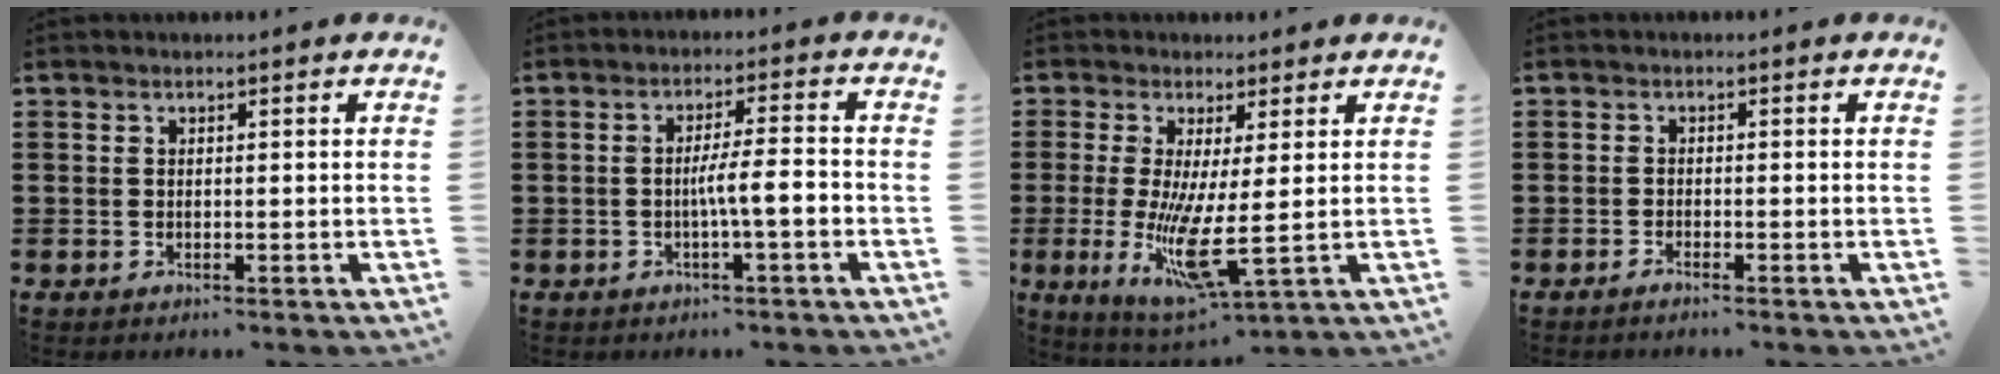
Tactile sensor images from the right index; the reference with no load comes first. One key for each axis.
{"total": 5.3, "fx": -1.4, "fy": 0.5, "fz": 5.1, "tx": -0.089, "ty": 0.001, "tz": -0.027}
{"total": 9.1, "fx": 0.0, "fy": 1.7, "fz": 9.0, "tx": -0.182, "ty": -0.027, "tz": 0.003}
{"total": 1.1, "fx": -1.0, "fy": 0.0, "fz": 0.3, "tx": -0.007, "ty": -0.001, "tz": -0.020}